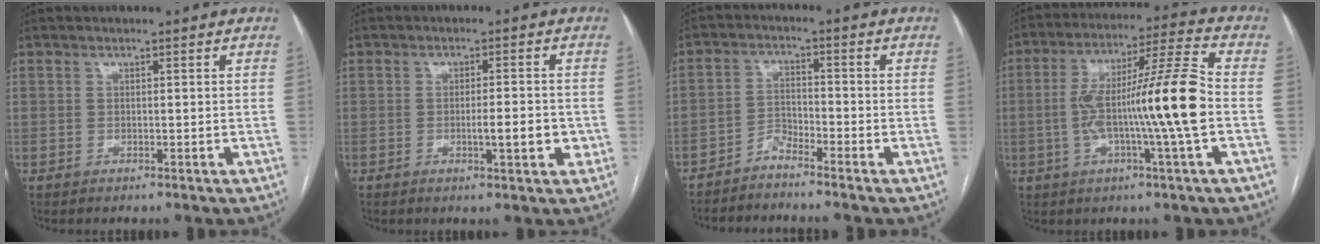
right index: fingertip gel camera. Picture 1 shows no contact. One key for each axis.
{"total": 4.4, "fx": -1.0, "fy": 0.8, "fz": 4.2, "tx": -0.066, "ty": -0.001, "tz": -0.012}
{"total": 2.9, "fx": -2.8, "fy": 0.1, "fz": 0.8, "tx": -0.017, "ty": -0.010, "tz": -0.059}
{"total": 15.5, "fx": -2.1, "fy": -0.5, "fz": 15.4, "tx": -0.266, "ty": 0.011, "tz": -0.043}